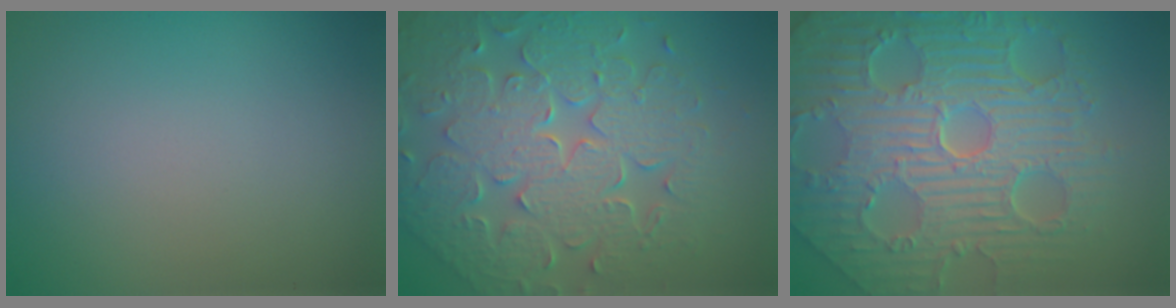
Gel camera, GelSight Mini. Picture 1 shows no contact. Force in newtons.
{"total": 9.6, "press": 6.9, "slide": 6.6}
{"total": 11.5, "press": 7.5, "slide": 8.8}